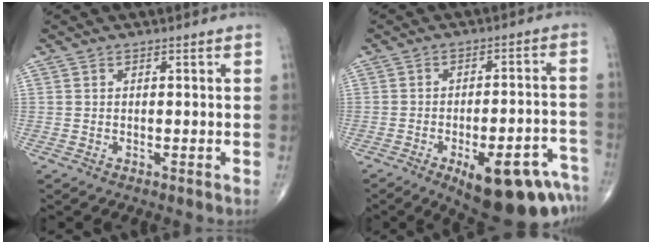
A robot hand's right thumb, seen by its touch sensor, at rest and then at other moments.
{"total": 18.9, "force": [-10.6, 6.6, 14.2], "torque": [-0.119, 0.059, -0.135]}